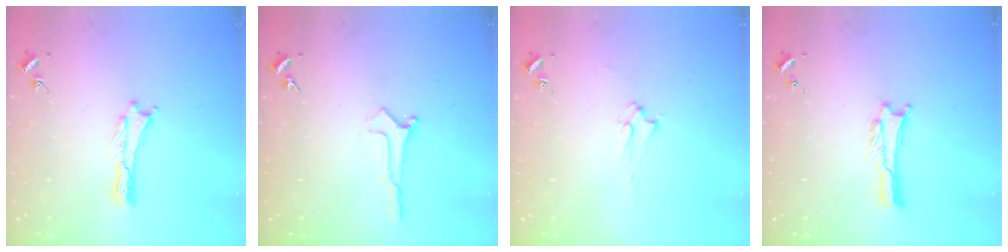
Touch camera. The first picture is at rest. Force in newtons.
{"total": 0.0}
{"total": 2.0, "press": 2.0, "slide": 0.3}
{"total": 0.5, "press": 0.5, "slide": 0.1}